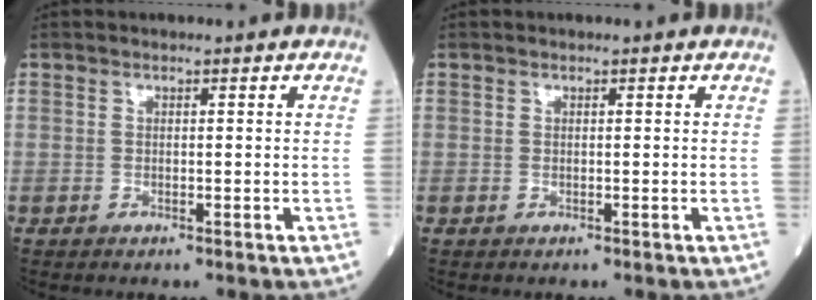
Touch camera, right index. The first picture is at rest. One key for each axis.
{"total": 0.0}